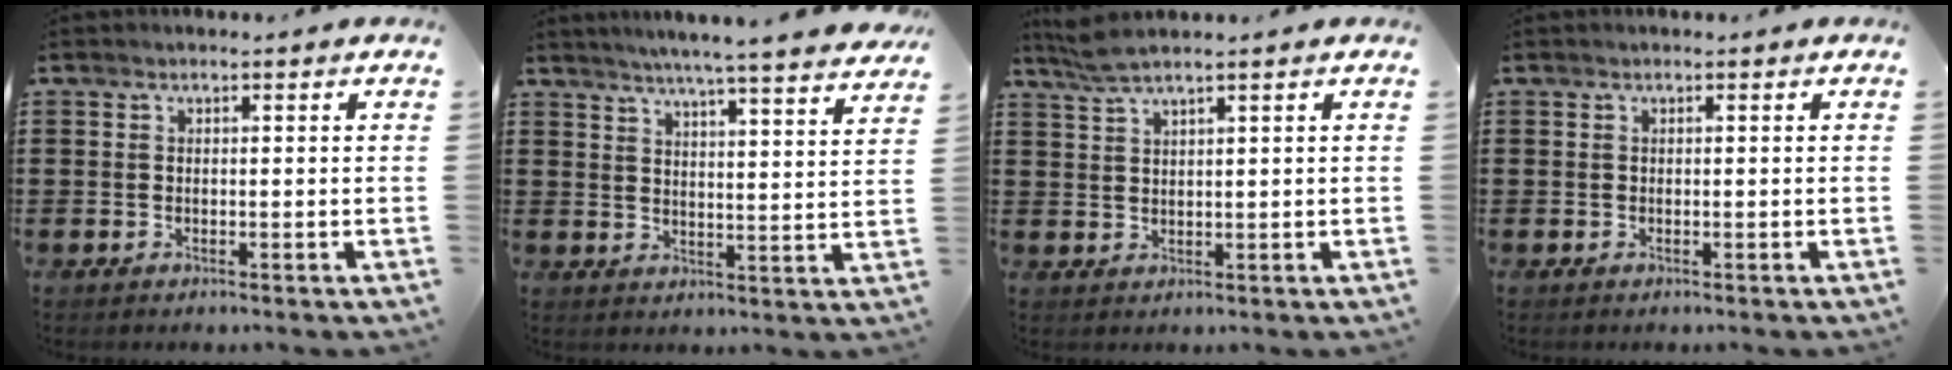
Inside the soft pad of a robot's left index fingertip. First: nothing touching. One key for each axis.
{"total": 4.7, "fx": 4.4, "fy": -0.8, "fz": 1.3, "tx": -0.044, "ty": -0.029, "tz": 0.073}
{"total": 3.1, "fx": 2.4, "fy": 0.1, "fz": 1.9, "tx": -0.044, "ty": 0.002, "tz": 0.044}
{"total": 0.0}